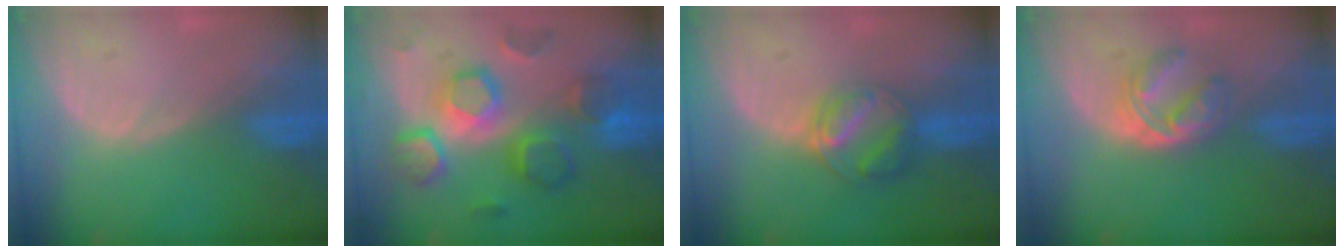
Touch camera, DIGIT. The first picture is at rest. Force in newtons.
{"total": 10.4, "press": 10.4, "slide": 0.8}
{"total": 6.4, "press": 5.6, "slide": 3.1}
{"total": 6.1, "press": 5.2, "slide": 3.2}